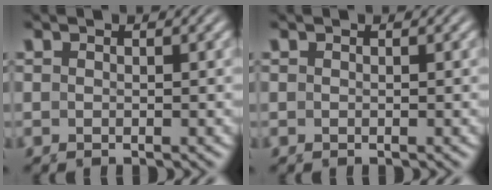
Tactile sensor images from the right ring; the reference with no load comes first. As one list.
[{"total": 0.0}]